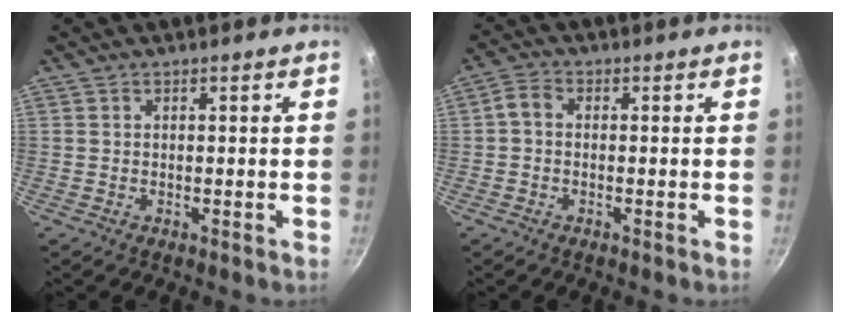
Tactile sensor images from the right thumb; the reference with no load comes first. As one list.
[{"total": 2.6, "force": [-0.4, 1.8, 1.8], "torque": [-0.044, 0.014, -0.016]}]